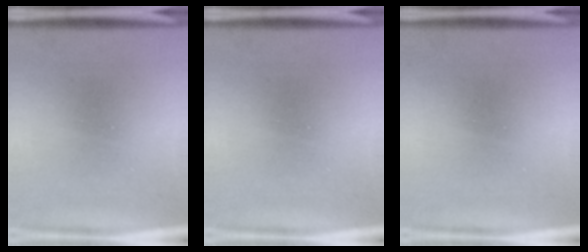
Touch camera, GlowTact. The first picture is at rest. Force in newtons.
{"total": 0.0}
{"total": 0.5}